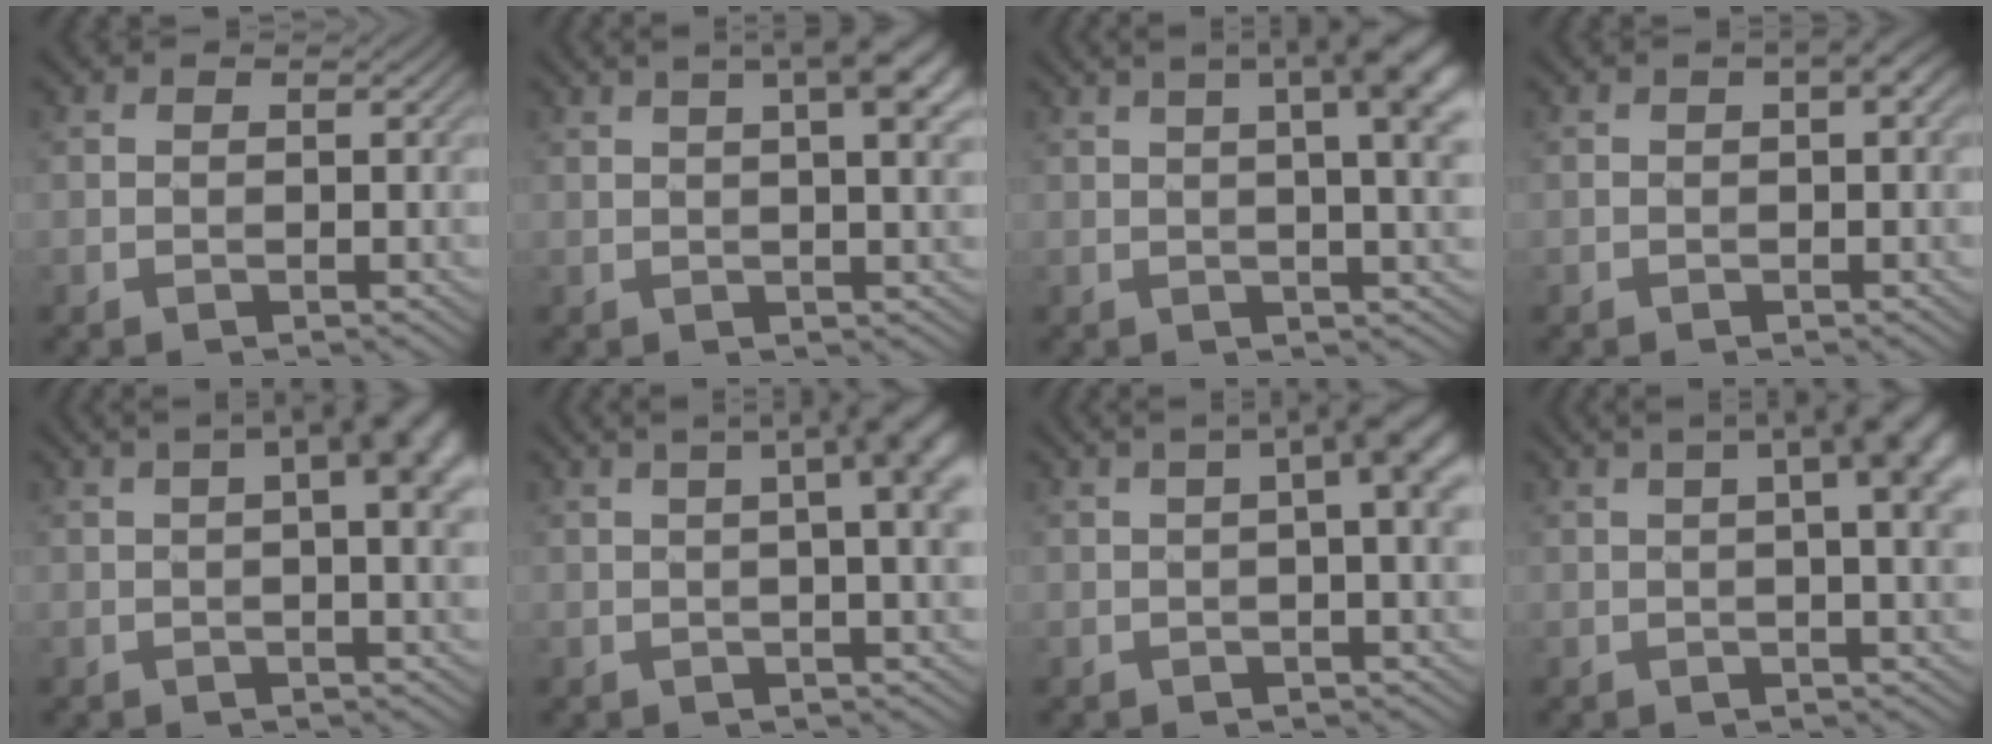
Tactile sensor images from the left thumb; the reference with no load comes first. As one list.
[{"total": 9.7, "force": [4.1, 2.7, 8.4], "torque": [-0.103, 0.027, 0.044]}, {"total": 14.1, "force": [5.1, 4.4, 12.3], "torque": [-0.135, 0.051, 0.051]}, {"total": 3.3, "force": [0.8, 1.2, 3.0], "torque": [-0.049, 0.007, 0.009]}, {"total": 12.0, "force": [4.3, 4.1, 10.5], "torque": [-0.132, 0.041, 0.039]}, {"total": 13.6, "force": [4.8, 4.5, 12.0], "torque": [-0.131, 0.060, 0.042]}, {"total": 10.3, "force": [3.2, 2.8, 9.4], "torque": [-0.125, 0.035, 0.031]}, {"total": 13.4, "force": [4.8, 4.4, 11.7], "torque": [-0.135, 0.051, 0.046]}]